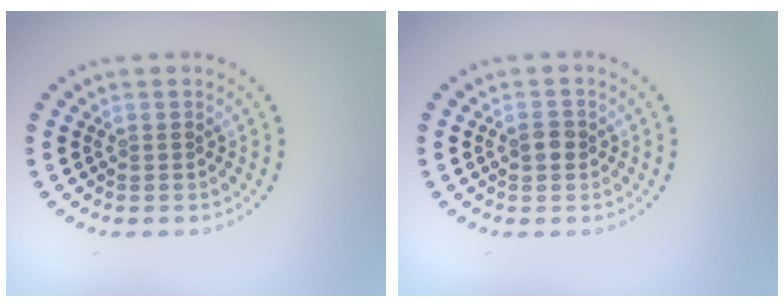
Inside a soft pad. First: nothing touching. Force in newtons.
{"total": 1.3, "press": 1.3, "slide": 0.1}